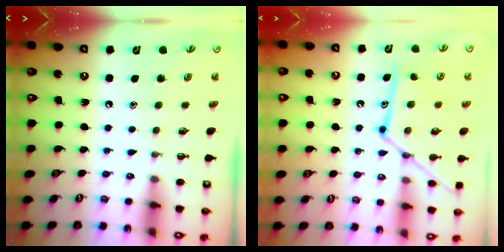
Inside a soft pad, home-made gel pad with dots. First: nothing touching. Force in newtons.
{"total": 15.3, "press": 15.2, "slide": 1.3}